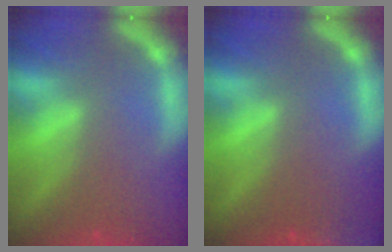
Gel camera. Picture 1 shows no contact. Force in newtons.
{"total": 6.0}